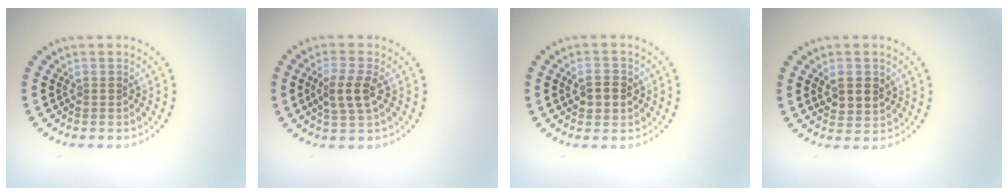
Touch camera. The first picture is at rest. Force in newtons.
{"total": 2.7, "press": 2.6, "slide": 0.9}
{"total": 2.5, "press": 2.5, "slide": 0.3}
{"total": 2.7, "press": 2.6, "slide": 0.7}